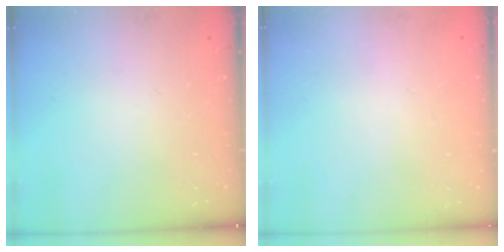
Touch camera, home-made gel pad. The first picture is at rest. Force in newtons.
{"total": 1.8, "press": 1.7, "slide": 0.1}